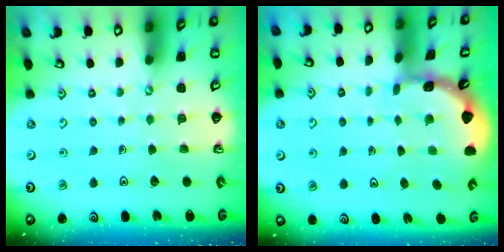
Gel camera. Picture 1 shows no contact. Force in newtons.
{"total": 1.7, "press": 1.6, "slide": 0.1}